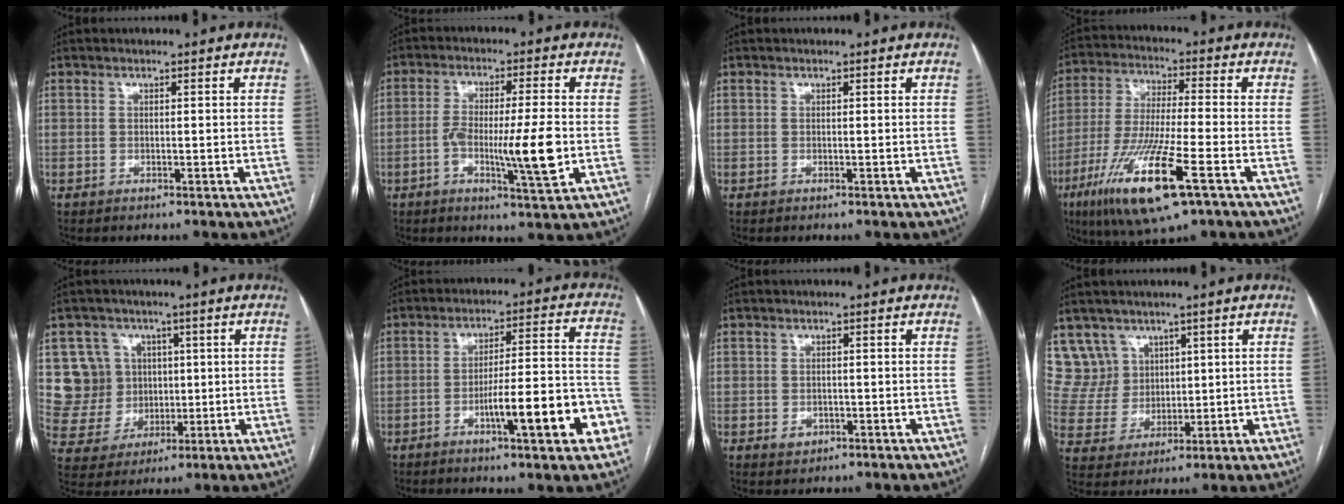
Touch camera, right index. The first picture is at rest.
{"total": 9.7, "force": [-2.0, 0.5, 9.5], "torque": [-0.166, -0.002, -0.032]}
{"total": 0.0}
{"total": 16.4, "force": [-7.8, 1.5, 14.3], "torque": [-0.301, -0.037, -0.140]}
{"total": 9.6, "force": [2.3, 9.2, 1.4], "torque": [-0.044, 0.030, 0.058]}
{"total": 13.3, "force": [-5.4, 2.0, 12.0], "torque": [-0.174, 0.020, -0.072]}
{"total": 2.1, "force": [-0.7, 1.8, 0.8], "torque": [-0.009, 0.003, -0.005]}
{"total": 7.8, "force": [4.8, 6.1, -0.2], "torque": [-0.002, 0.026, 0.112]}